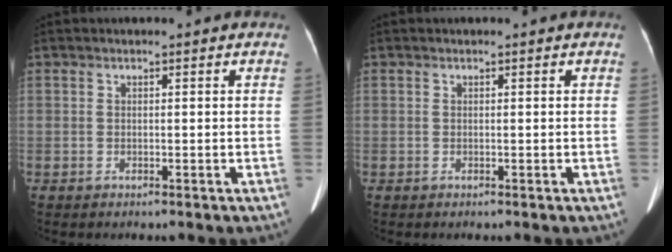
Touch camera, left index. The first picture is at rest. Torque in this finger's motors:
{"motor_torque": [-0.02, -0.16, 0.01, 0.00]}